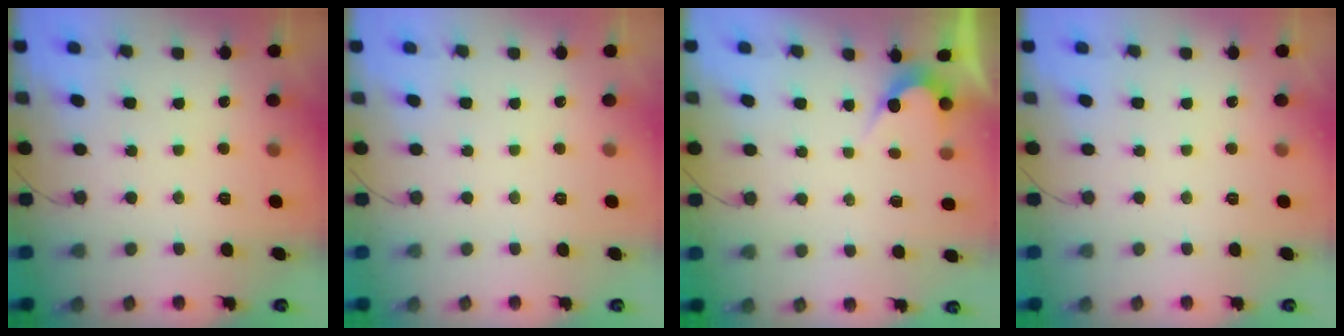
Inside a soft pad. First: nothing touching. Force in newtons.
{"total": 0.0}
{"total": 2.6, "press": 2.6, "slide": 0.1}
{"total": 0.0}